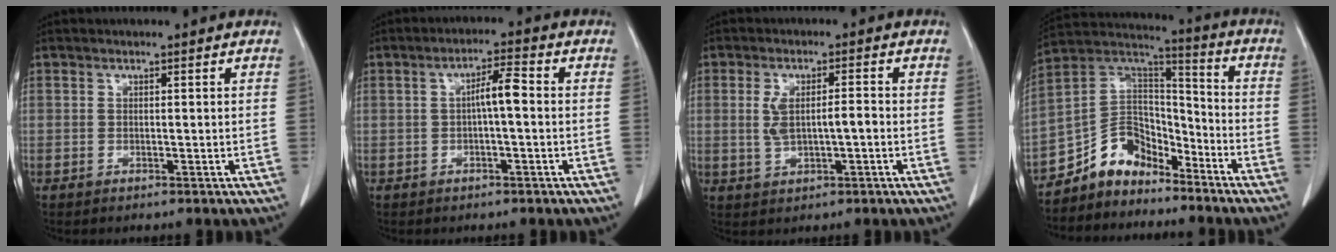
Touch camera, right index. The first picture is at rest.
{"total": 4.0, "force": [-0.1, 0.5, 3.9], "torque": [-0.066, 0.010, -0.002]}
{"total": 5.1, "force": [-0.4, 1.6, 4.9], "torque": [-0.100, 0.010, 0.000]}
{"total": 10.0, "force": [-8.0, 5.5, 2.3], "torque": [-0.036, 0.058, -0.152]}